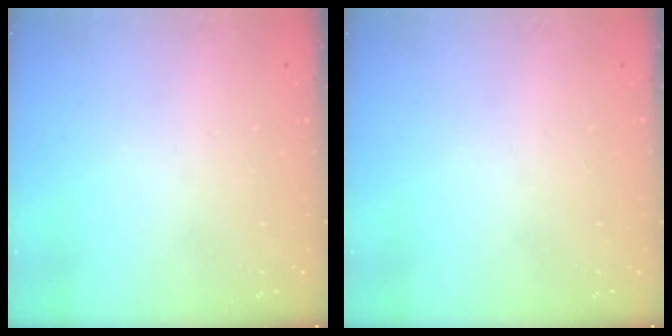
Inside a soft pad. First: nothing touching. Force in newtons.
{"total": 0.0}